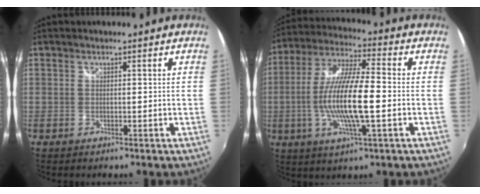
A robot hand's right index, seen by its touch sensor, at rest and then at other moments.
{"total": 15.2, "force": [-2.5, 2.6, 14.7], "torque": [-0.287, -0.006, -0.049]}